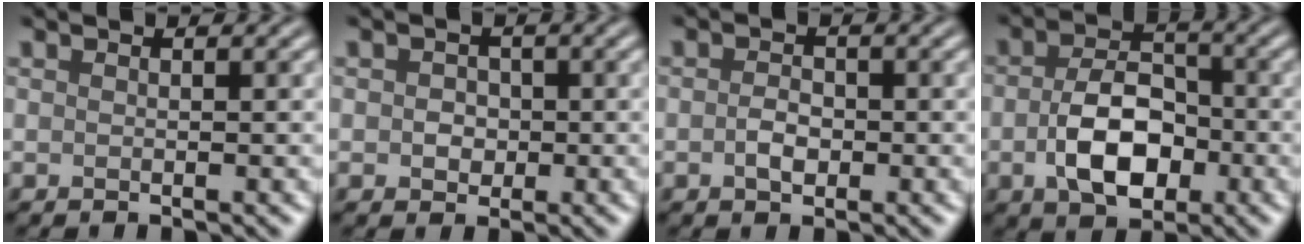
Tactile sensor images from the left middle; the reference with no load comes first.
{"total": 1.8, "force": [0.0, 1.6, 0.8], "torque": [-0.001, -0.001, -0.007]}
{"total": 1.8, "force": [-0.4, 1.2, 1.3], "torque": [-0.025, 0.001, -0.011]}
{"total": 6.4, "force": [-1.5, 4.0, 4.8], "torque": [-0.090, -0.004, -0.028]}